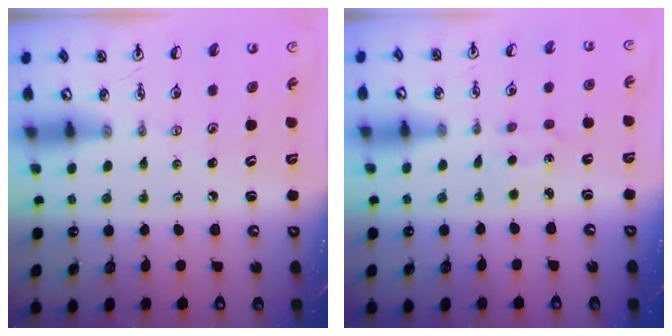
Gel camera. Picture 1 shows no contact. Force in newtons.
{"total": 1.6, "press": 1.6, "slide": 0.3}